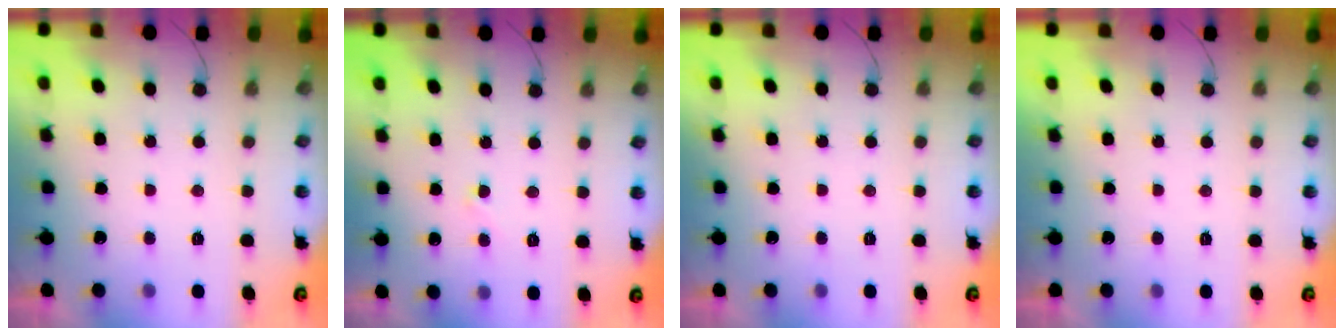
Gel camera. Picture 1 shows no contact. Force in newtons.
{"total": 3.5, "press": 3.5, "slide": 0.2}
{"total": 0.0}
{"total": 1.8, "press": 1.8, "slide": 0.0}